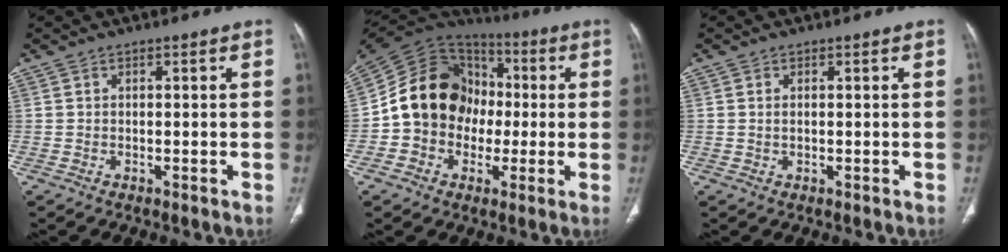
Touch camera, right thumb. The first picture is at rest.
{"total": 17.7, "force": [-0.9, 14.9, 9.5], "torque": [-0.138, 0.036, -0.021]}
{"total": 0.7, "force": [0.2, 0.4, 0.6], "torque": [-0.015, 0.001, 0.005]}